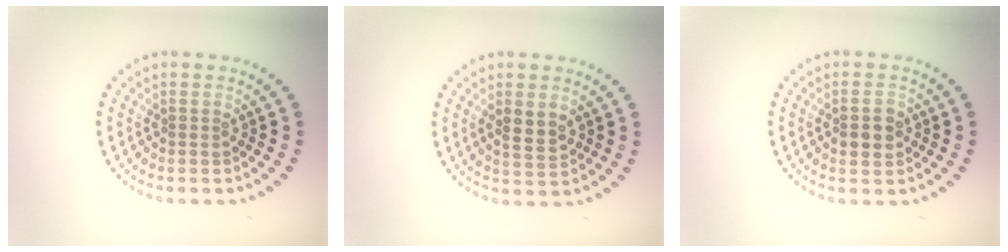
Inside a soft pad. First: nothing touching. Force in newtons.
{"total": 2.3, "press": 2.2, "slide": 0.3}
{"total": 2.8, "press": 2.8, "slide": 0.2}